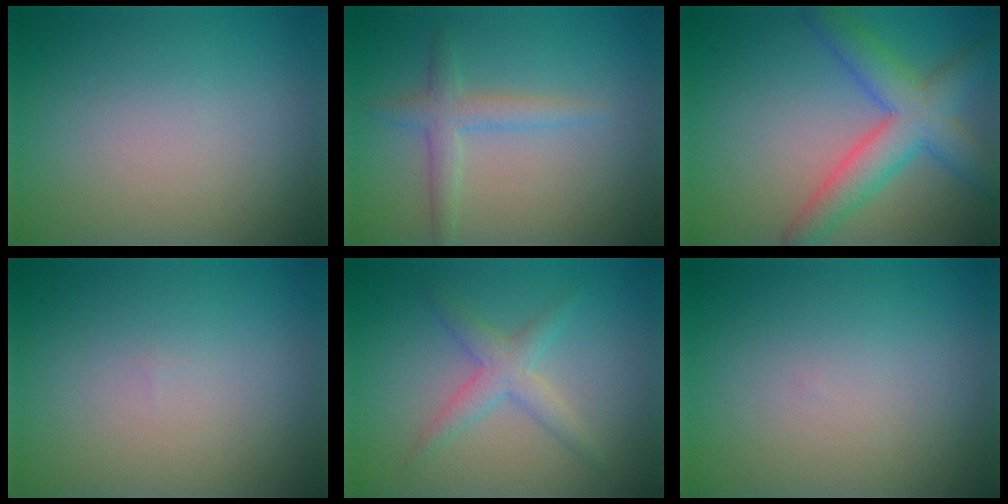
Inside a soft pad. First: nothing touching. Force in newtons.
{"total": 2.3, "press": 2.3, "slide": 0.1}
{"total": 6.1, "press": 6.1, "slide": 0.4}
{"total": 0.0}
{"total": 2.6, "press": 2.6, "slide": 0.1}
{"total": 0.0}